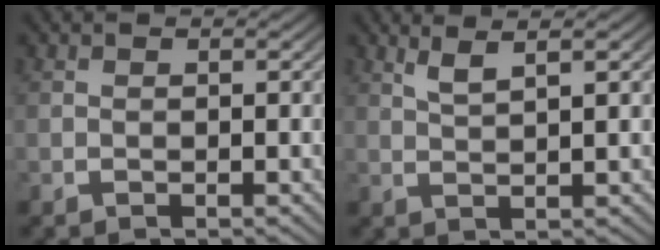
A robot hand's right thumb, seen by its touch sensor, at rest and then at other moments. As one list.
[{"total": 2.8, "force": [2.1, 0.2, 1.9], "torque": [-0.029, 0.007, 0.042]}]